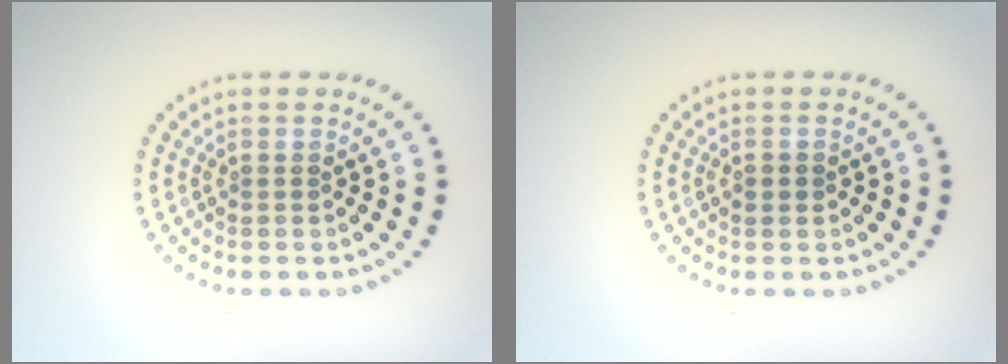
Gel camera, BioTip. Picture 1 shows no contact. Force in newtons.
{"total": 1.1, "press": 1.1, "slide": 0.1}